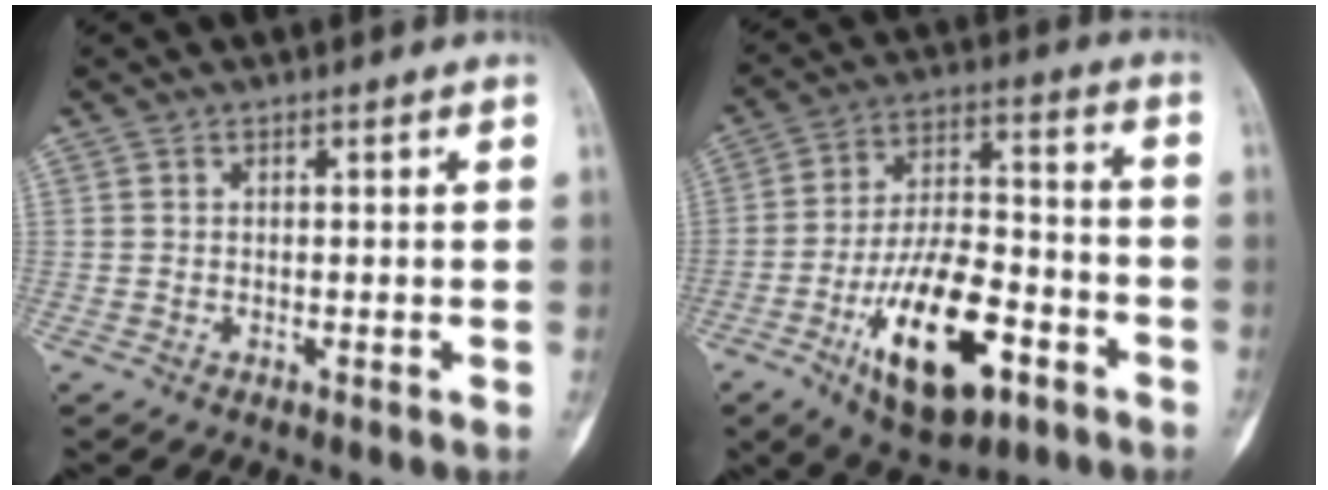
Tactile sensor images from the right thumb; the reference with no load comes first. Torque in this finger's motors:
{"motor_torque": [0.51, 0.78, 1.61, -1.16, 0.46]}